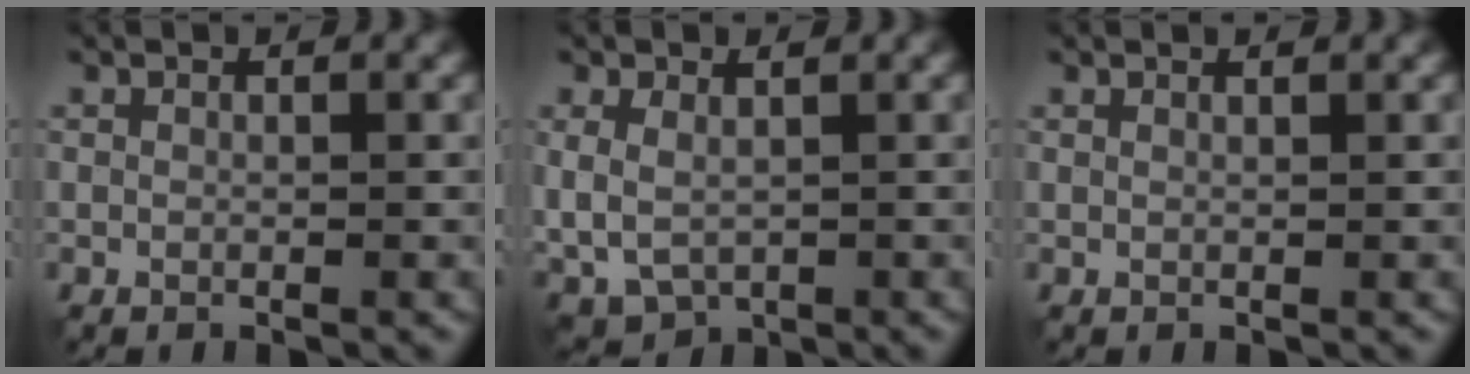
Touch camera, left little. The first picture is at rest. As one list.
[{"total": 4.4, "force": [0.7, 2.9, 3.2], "torque": [-0.073, -0.009, 0.016]}, {"total": 1.0, "force": [0.8, 0.3, 0.5], "torque": [-0.003, 0.004, 0.001]}]